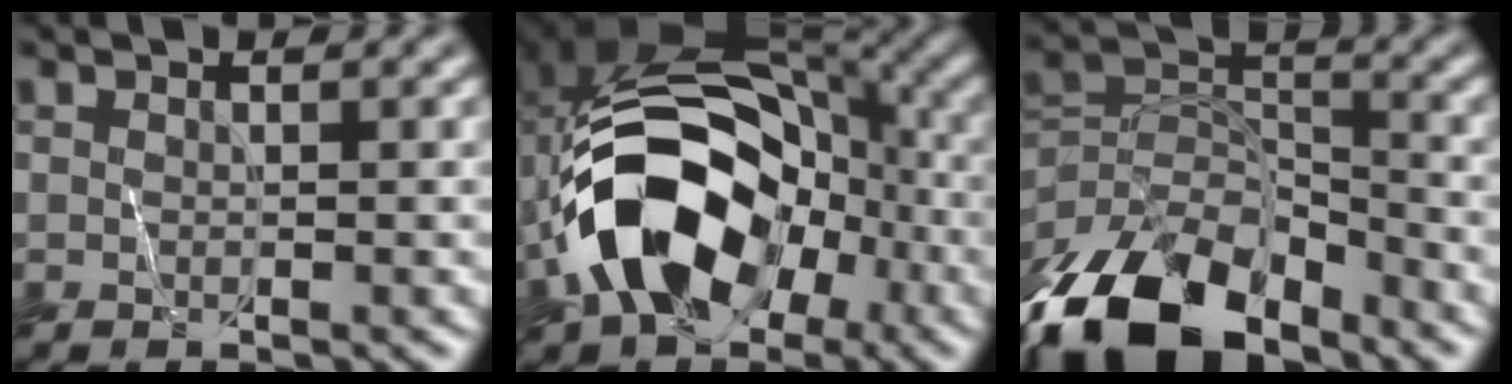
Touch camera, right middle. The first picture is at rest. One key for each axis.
{"total": 12.7, "fx": -5.3, "fy": 8.3, "fz": 8.1, "tx": -0.125, "ty": -0.011, "tz": -0.095}
{"total": 11.3, "fx": -8.9, "fy": 5.0, "fz": 4.8, "tx": -0.099, "ty": -0.009, "tz": -0.171}